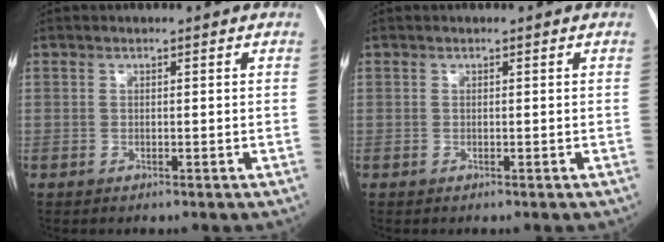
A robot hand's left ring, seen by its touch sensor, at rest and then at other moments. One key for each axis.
{"total": 0.0}